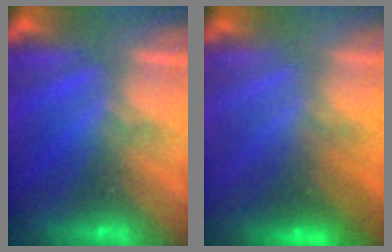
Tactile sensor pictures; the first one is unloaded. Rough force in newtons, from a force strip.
{"total": 2.9}